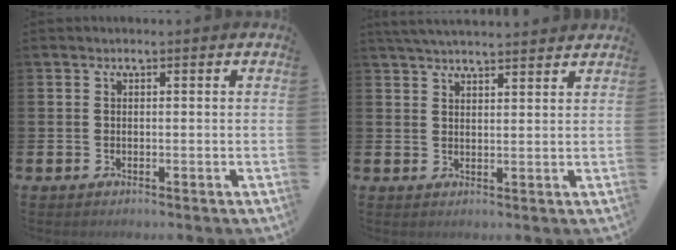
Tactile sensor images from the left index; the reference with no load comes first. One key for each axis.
{"total": 3.8, "fx": 3.7, "fy": 0.2, "fz": 0.8, "tx": -0.025, "ty": -0.010, "tz": 0.069}